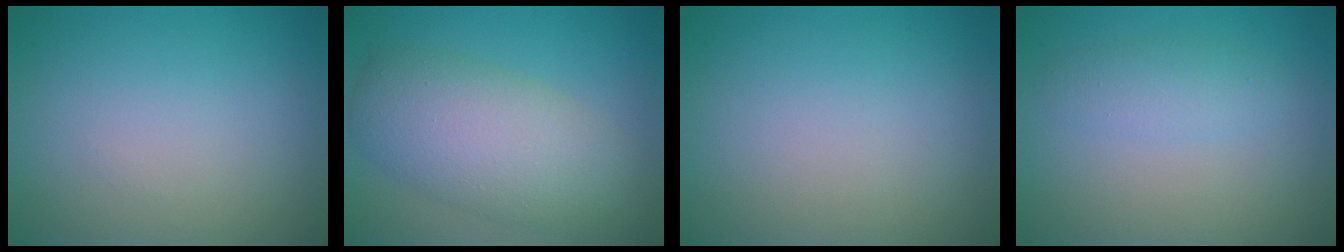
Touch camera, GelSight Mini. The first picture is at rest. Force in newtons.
{"total": 7.5, "press": 7.5, "slide": 0.2}
{"total": 0.0}
{"total": 1.9, "press": 1.9, "slide": 0.0}